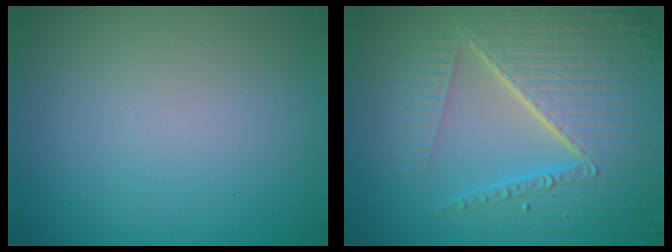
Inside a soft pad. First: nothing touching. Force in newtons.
{"total": 8.9, "press": 5.9, "slide": 6.7}